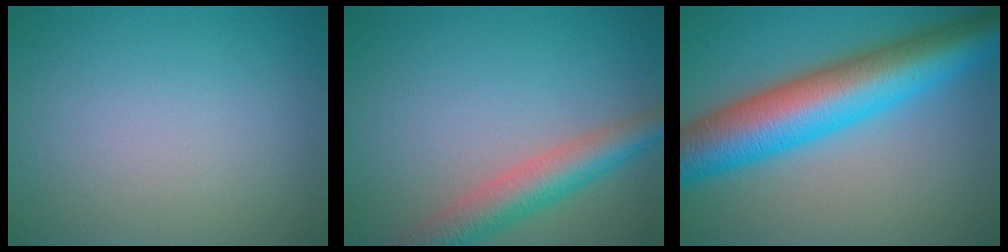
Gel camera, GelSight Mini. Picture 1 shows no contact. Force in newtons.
{"total": 5.2, "press": 5.2, "slide": 0.2}
{"total": 11.6, "press": 11.6, "slide": 0.1}